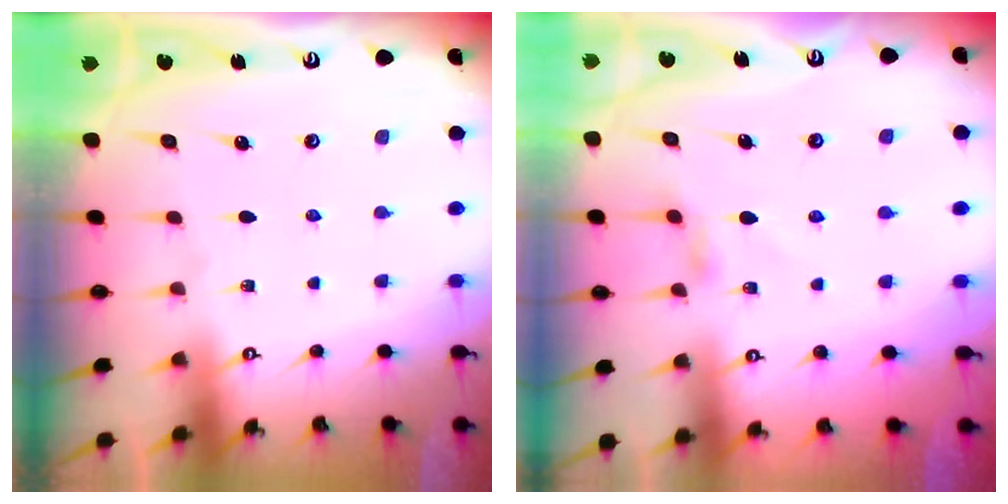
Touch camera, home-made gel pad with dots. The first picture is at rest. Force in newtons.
{"total": 2.4, "press": 2.4, "slide": 0.4}